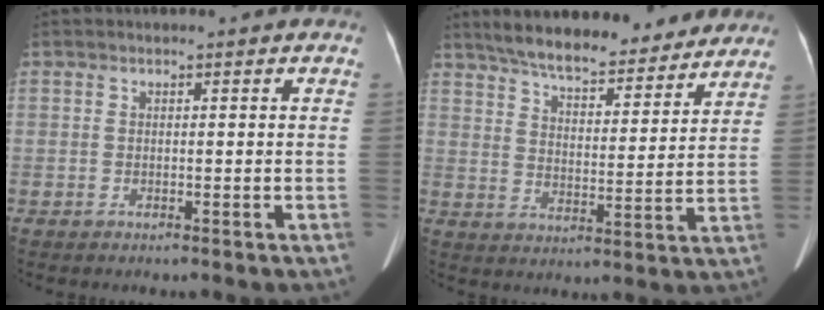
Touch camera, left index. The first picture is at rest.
{"total": 19.1, "force": [16.8, 4.3, 8.1], "torque": [-0.121, 0.009, 0.233]}